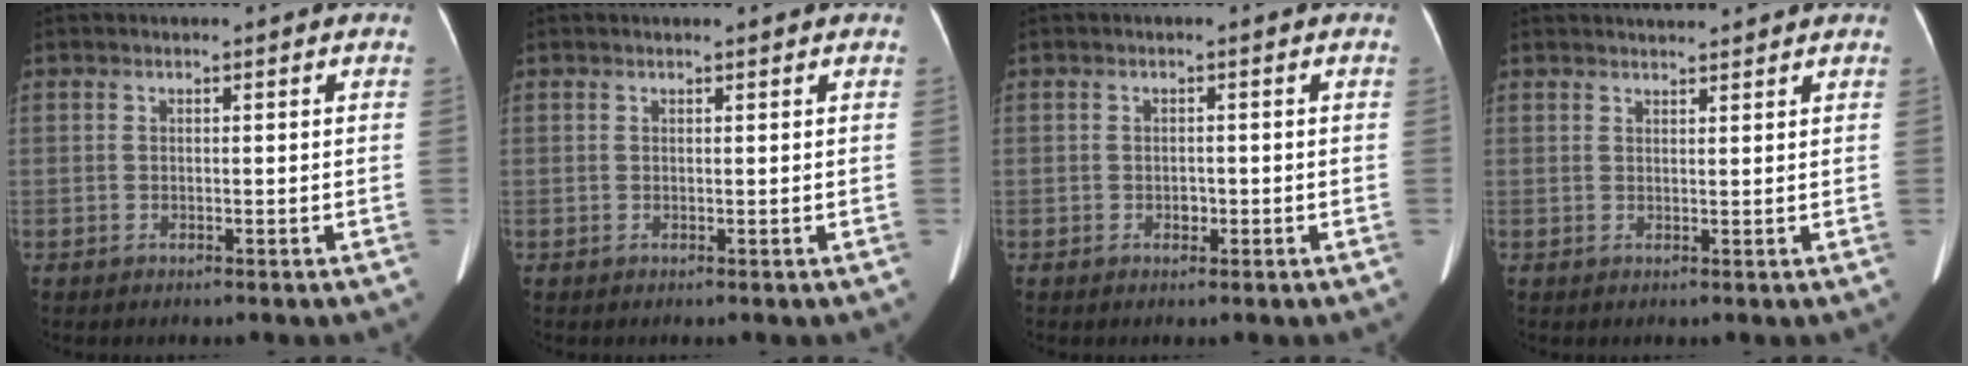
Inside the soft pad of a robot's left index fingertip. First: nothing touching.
{"total": 1.0, "force": [0.9, 0.0, 0.3], "torque": [-0.007, 0.008, 0.016]}
{"total": 1.0, "force": [-0.4, 0.8, 0.6], "torque": [-0.011, 0.002, -0.004]}
{"total": 3.8, "force": [3.7, 0.2, 1.0], "torque": [-0.016, 0.024, 0.053]}